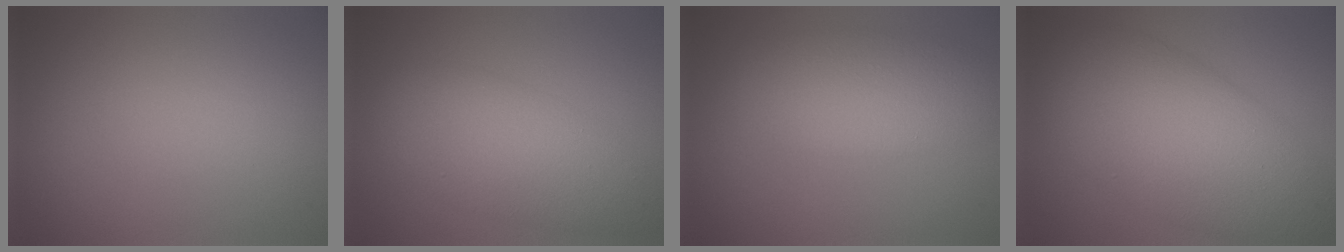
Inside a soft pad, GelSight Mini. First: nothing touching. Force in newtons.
{"total": 6.1, "press": 6.1, "slide": 0.0}
{"total": 5.1, "press": 5.1, "slide": 0.6}
{"total": 10.4, "press": 10.4, "slide": 0.2}